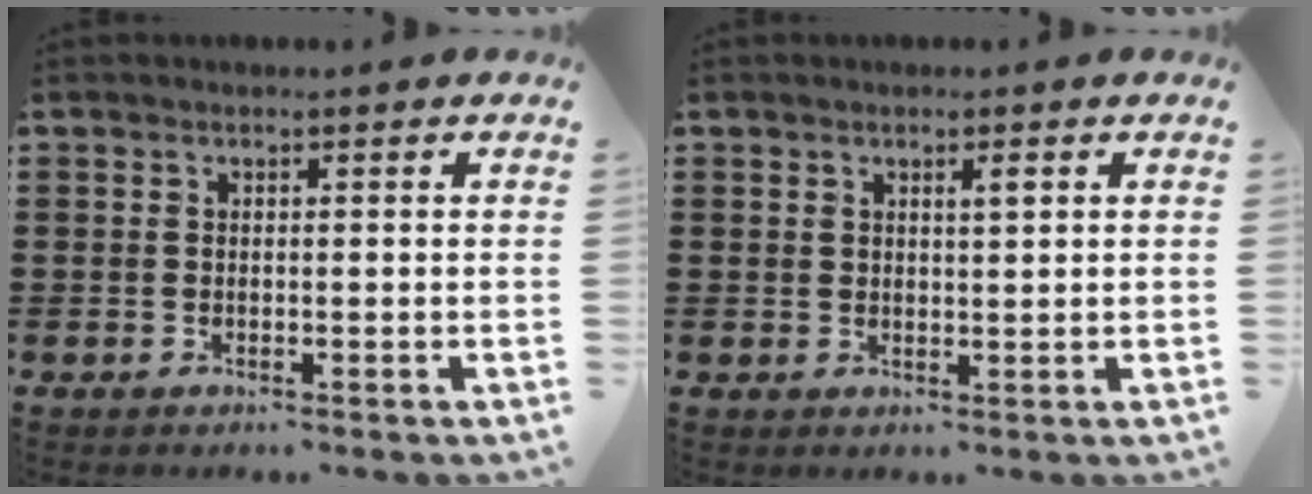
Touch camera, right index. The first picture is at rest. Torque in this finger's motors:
{"motor_torque": [-0.31, 0.19, 0.10, 0.00]}